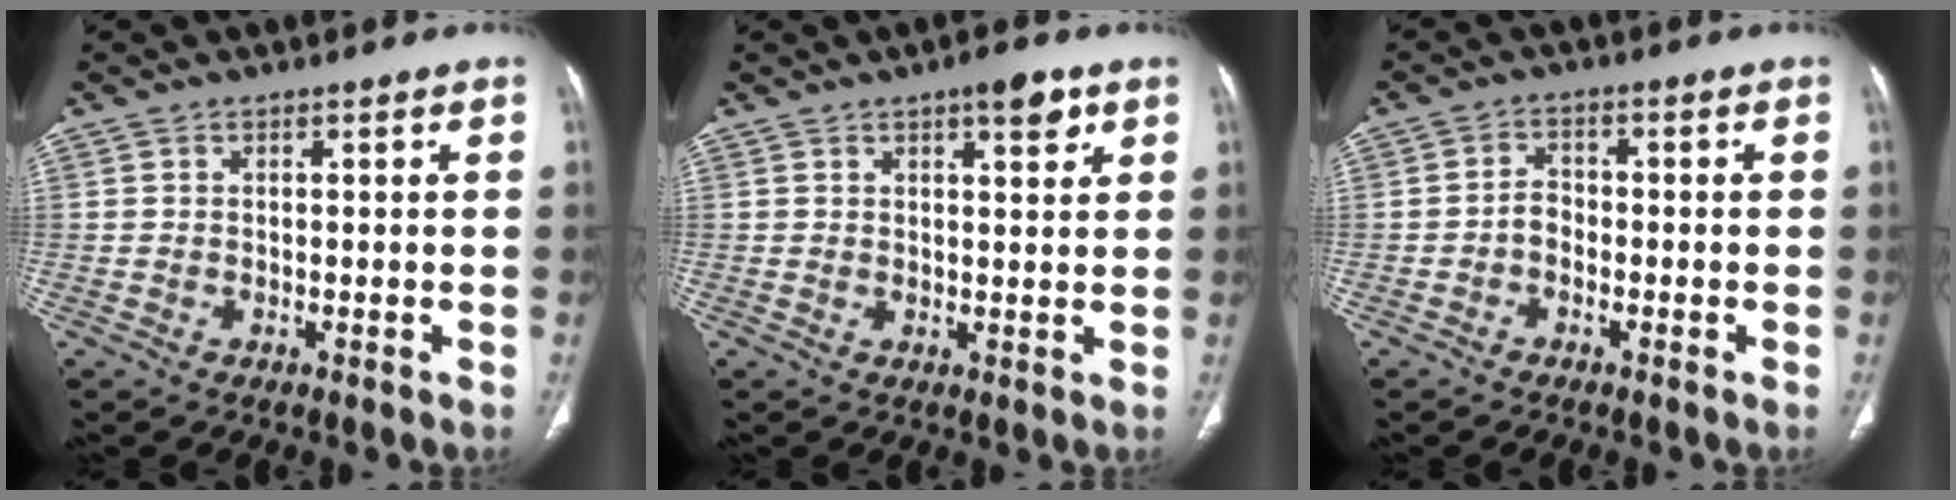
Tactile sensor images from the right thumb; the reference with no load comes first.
{"total": 4.8, "force": [2.7, 1.7, 3.7], "torque": [-0.037, -0.011, 0.034]}
{"total": 2.8, "force": [-1.1, 2.0, 1.5], "torque": [-0.014, 0.014, -0.028]}